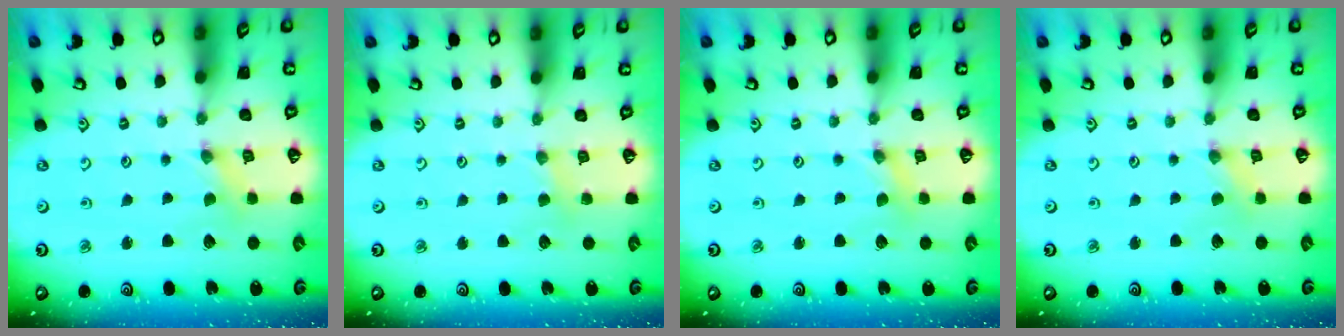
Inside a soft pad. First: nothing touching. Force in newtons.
{"total": 2.5, "press": 2.5, "slide": 0.4}
{"total": 0.9, "press": 0.9, "slide": 0.2}
{"total": 0.0}